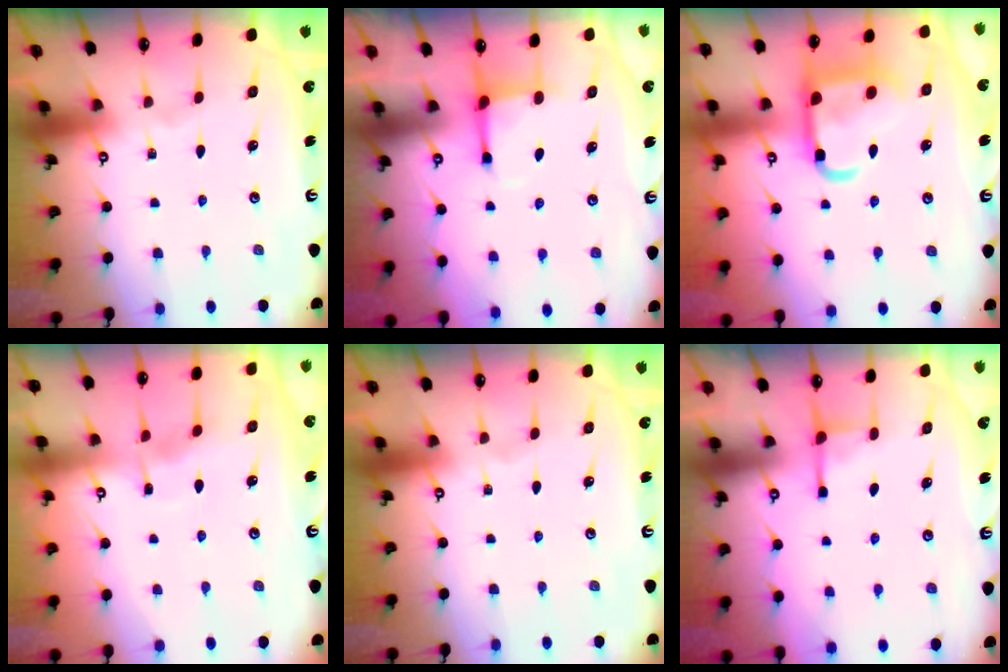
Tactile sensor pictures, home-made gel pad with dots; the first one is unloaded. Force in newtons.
{"total": 3.3, "press": 3.1, "slide": 0.9}
{"total": 14.5, "press": 14.5, "slide": 1.4}
{"total": 3.3, "press": 3.3, "slide": 0.4}
{"total": 0.0}
{"total": 2.9, "press": 2.8, "slide": 0.5}